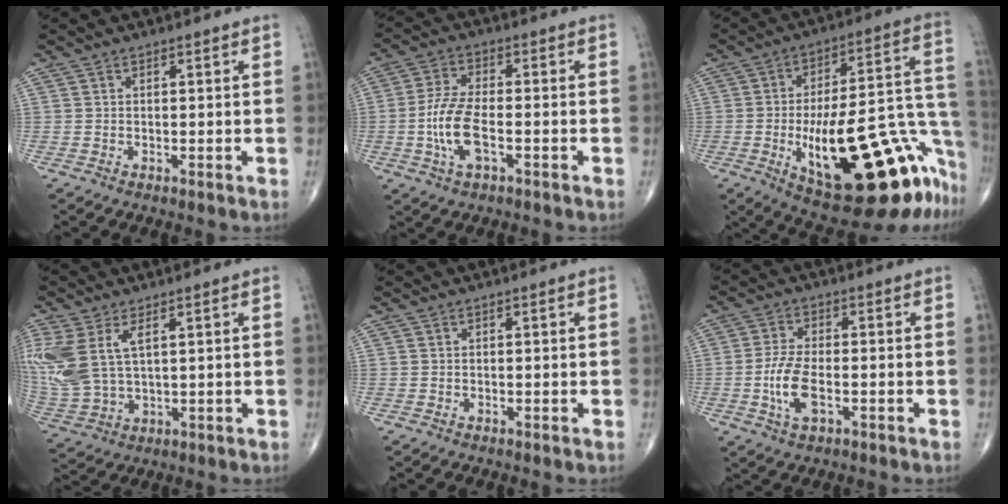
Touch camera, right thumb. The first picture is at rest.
{"total": 9.1, "force": [-2.3, 3.8, 7.9], "torque": [-0.173, 0.012, -0.046]}
{"total": 31.8, "force": [-11.4, 11.4, 27.4], "torque": [-0.313, 0.054, -0.145]}
{"total": 13.9, "force": [4.4, 7.2, 11.0], "torque": [-0.275, -0.009, 0.102]}
{"total": 0.0}
{"total": 7.4, "force": [-1.9, 3.4, 6.3], "torque": [-0.137, 0.006, -0.035]}